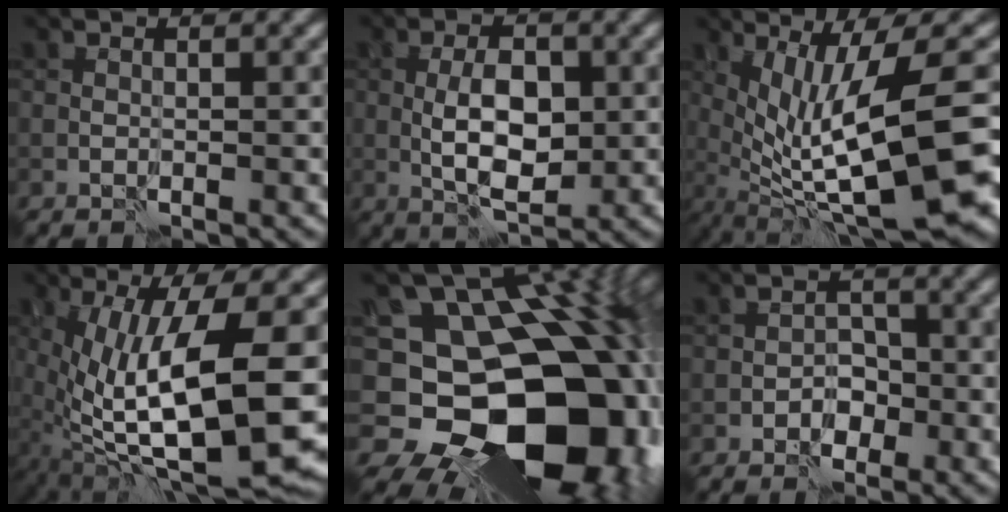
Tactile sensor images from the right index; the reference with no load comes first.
{"total": 5.3, "force": [-0.4, 2.7, 4.6], "torque": [-0.083, 0.001, -0.008]}
{"total": 12.2, "force": [-1.3, 2.8, 11.8], "torque": [-0.188, -0.009, -0.007]}
{"total": 13.8, "force": [-1.7, 4.5, 12.9], "torque": [-0.228, -0.013, -0.025]}
{"total": 18.8, "force": [-3.5, 13.9, 12.2], "torque": [-0.196, -0.014, -0.047]}
{"total": 1.8, "force": [-0.9, 1.4, 0.7], "torque": [-0.001, 0.007, -0.016]}